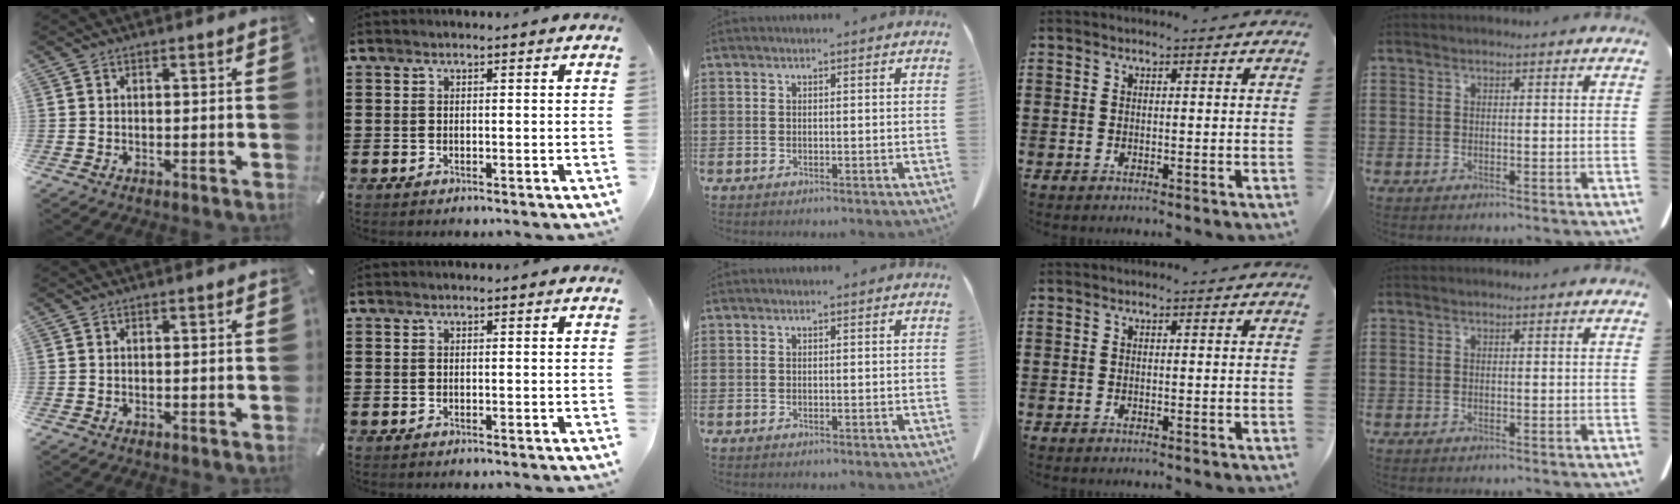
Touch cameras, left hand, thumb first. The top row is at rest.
{}